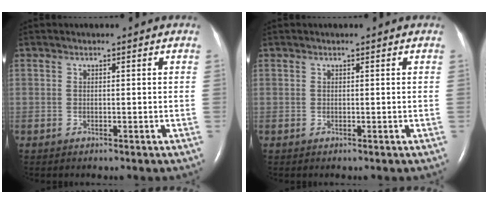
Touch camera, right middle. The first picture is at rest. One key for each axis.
{"total": 0.0}